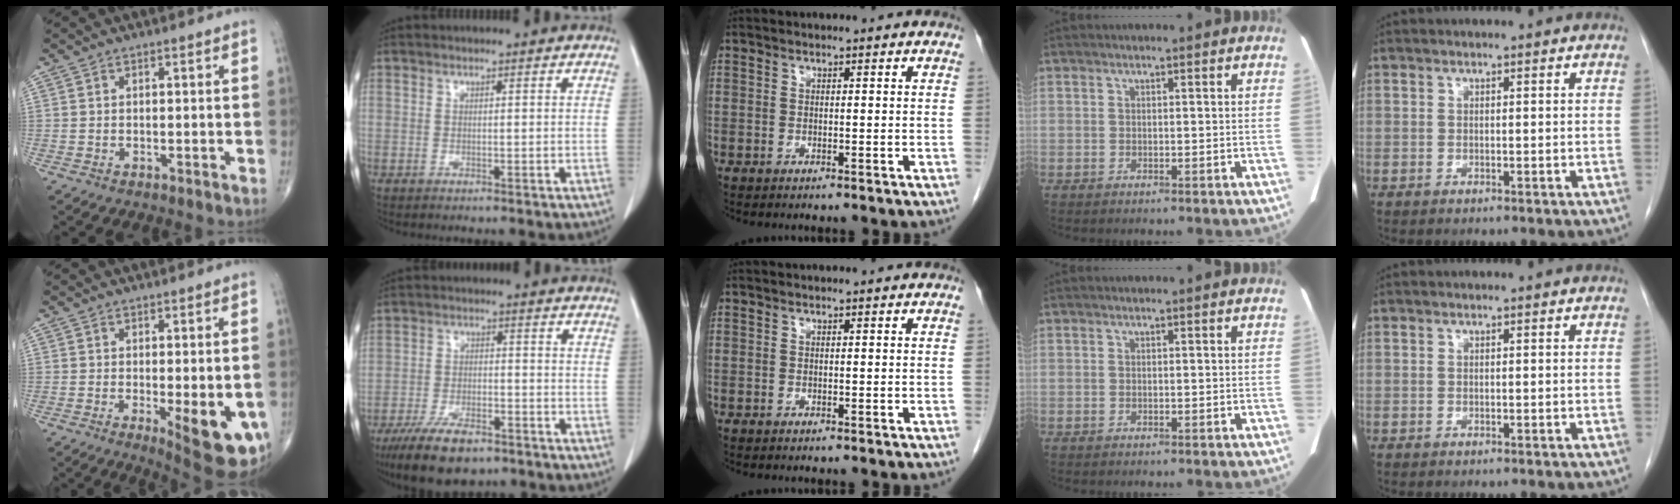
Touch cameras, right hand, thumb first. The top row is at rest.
{"thumb": {"total": 11.2, "force": [-3.1, 3.7, 10.1], "torque": [-0.120, -0.022, -0.031]}, "index": {"total": 9.9, "force": [-7.1, 3.6, 5.9], "torque": [-0.107, -0.013, -0.122]}}